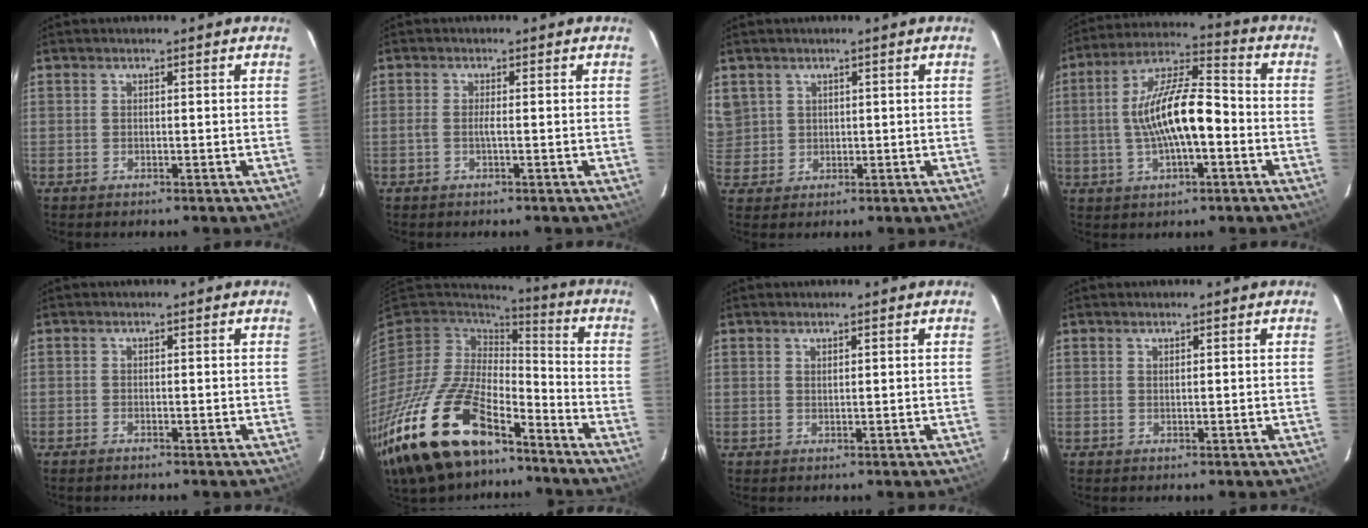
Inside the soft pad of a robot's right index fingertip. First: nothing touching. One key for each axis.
{"total": 1.2, "fx": -0.4, "fy": -0.2, "fz": 1.2, "tx": -0.022, "ty": -0.001, "tz": -0.009}
{"total": 6.3, "fx": 2.4, "fy": 5.7, "fz": 1.2, "tx": -0.023, "ty": 0.012, "tz": 0.060}
{"total": 14.0, "fx": -2.0, "fy": 4.4, "fz": 13.2, "tx": -0.243, "ty": 0.016, "tz": -0.037}
{"total": 0.8, "fx": -0.7, "fy": 0.3, "fz": 0.3, "tx": -0.009, "ty": -0.002, "tz": -0.016}
{"total": 25.2, "fx": -15.9, "fy": 11.4, "fz": 15.9, "tx": -0.353, "ty": -0.042, "tz": -0.281}
{"total": 0.8, "fx": 0.6, "fy": 0.3, "fz": 0.6, "tx": -0.010, "ty": 0.001, "tz": 0.011}
{"total": 0.6, "fx": 0.4, "fy": 0.2, "fz": 0.4, "tx": -0.008, "ty": 0.002, "tz": 0.008}